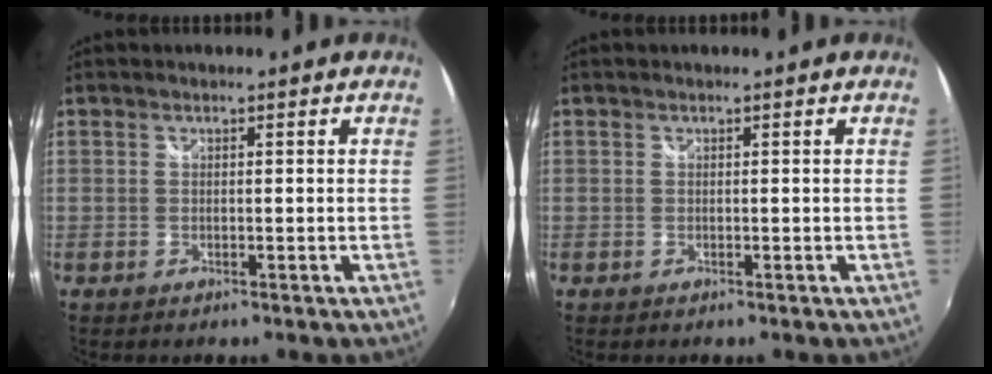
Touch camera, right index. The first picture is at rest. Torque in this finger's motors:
{"motor_torque": [0.02, 0.02, 0.00, 0.00]}